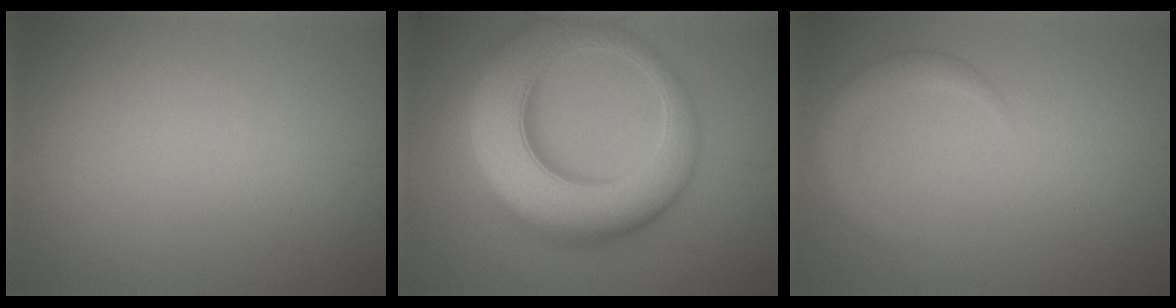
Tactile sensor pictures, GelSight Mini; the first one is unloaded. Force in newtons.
{"total": 11.8, "press": 11.8, "slide": 0.5}
{"total": 2.4, "press": 2.4, "slide": 0.4}